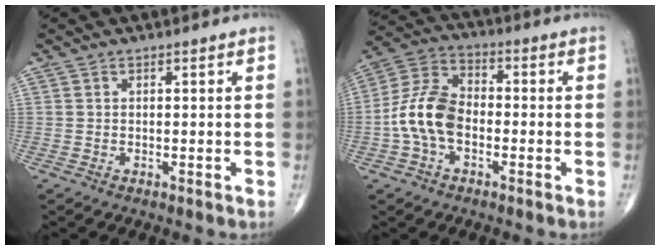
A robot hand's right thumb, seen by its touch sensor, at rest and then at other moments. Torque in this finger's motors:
{"motor_torque": [1.40, 1.46, 0.57, -0.62, 0.23]}